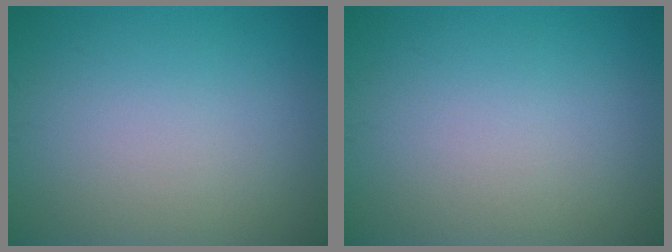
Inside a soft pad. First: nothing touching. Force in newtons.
{"total": 0.0}